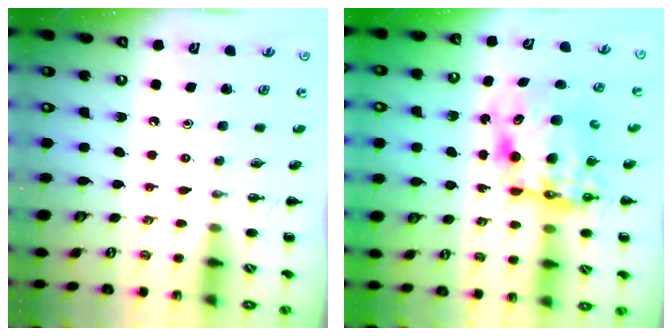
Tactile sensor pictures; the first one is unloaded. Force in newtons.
{"total": 10.0, "press": 9.7, "slide": 2.6}